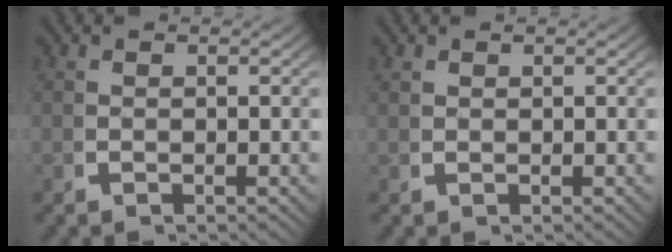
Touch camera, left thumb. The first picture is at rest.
{"total": 0.6, "force": [0.6, 0.0, 0.0], "torque": [-0.002, -0.001, 0.017]}